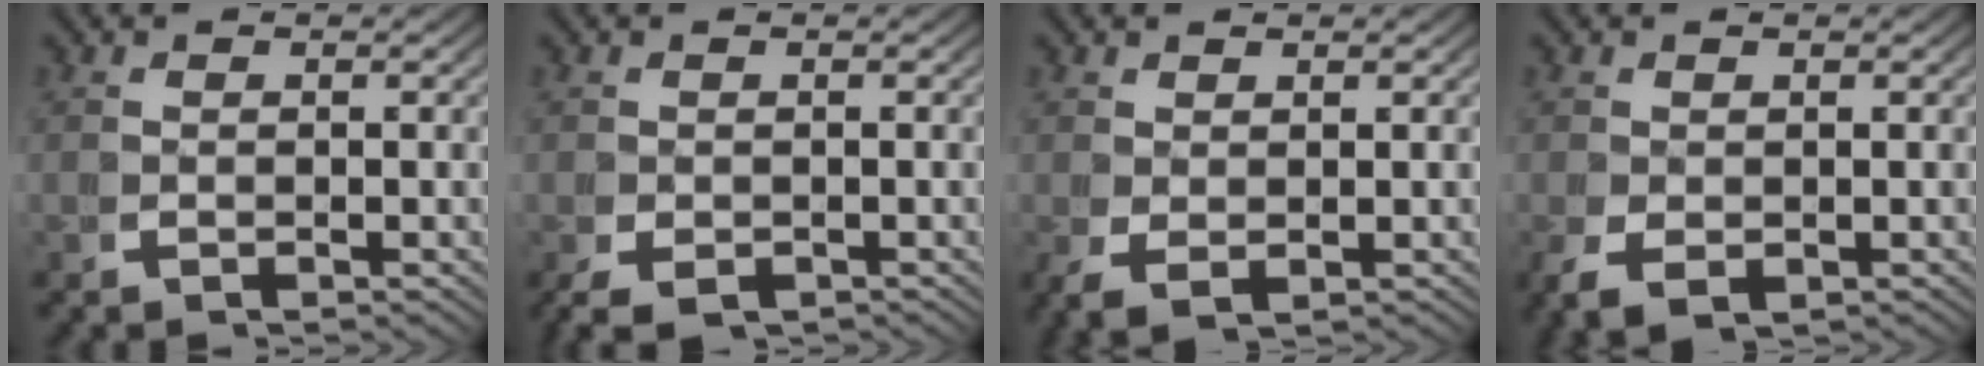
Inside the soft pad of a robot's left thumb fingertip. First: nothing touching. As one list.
[{"total": 2.4, "force": [-1.3, 1.6, 1.4], "torque": [-0.030, -0.017, -0.009]}, {"total": 1.2, "force": [0.4, 0.5, 1.0], "torque": [-0.020, -0.007, 0.018]}, {"total": 1.9, "force": [-0.3, 1.3, 1.4], "torque": [-0.036, -0.016, 0.008]}]